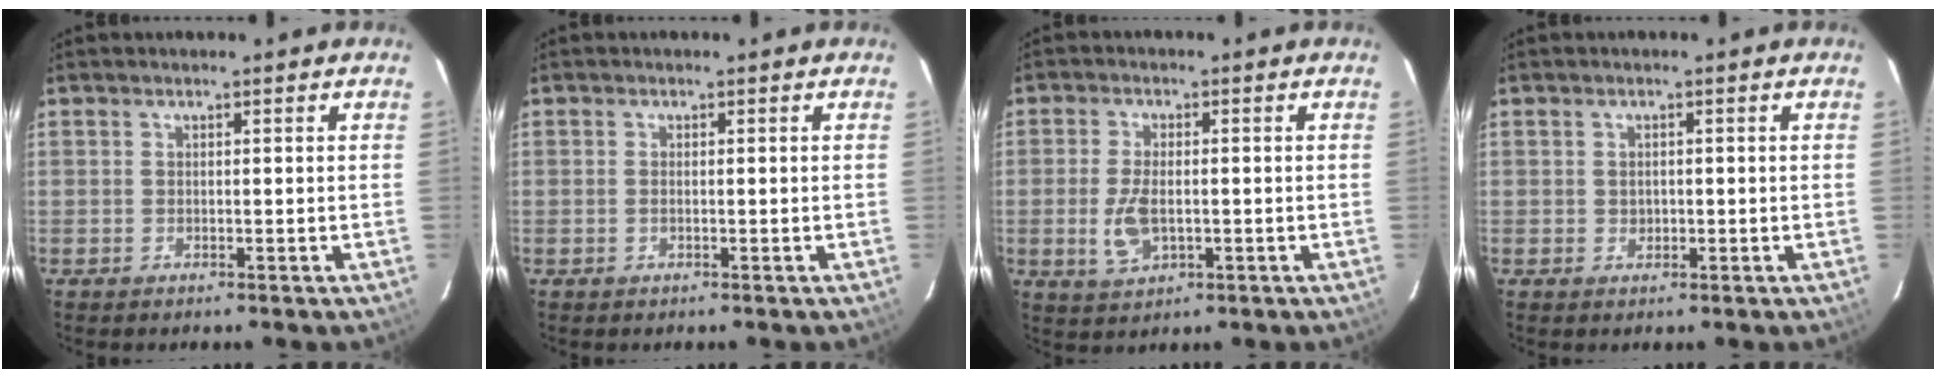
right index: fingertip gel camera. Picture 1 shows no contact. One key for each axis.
{"total": 0.7, "fx": -0.2, "fy": 0.1, "fz": 0.7, "tx": -0.015, "ty": 0.001, "tz": -0.004}
{"total": 6.3, "fx": -1.1, "fy": 3.2, "fz": 5.3, "tx": -0.115, "ty": -0.005, "tz": -0.017}
{"total": 1.2, "fx": 0.0, "fy": 1.2, "fz": 0.3, "tx": -0.003, "ty": 0.001, "tz": 0.002}